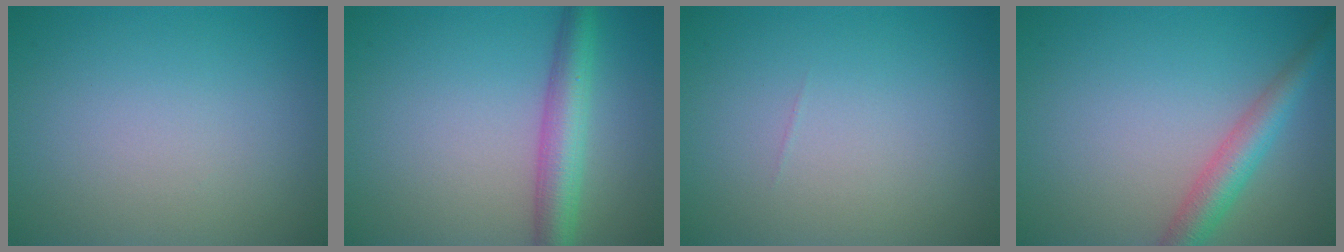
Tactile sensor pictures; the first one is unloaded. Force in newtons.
{"total": 4.5, "press": 4.5, "slide": 0.2}
{"total": 0.0}
{"total": 3.6, "press": 3.6, "slide": 0.1}